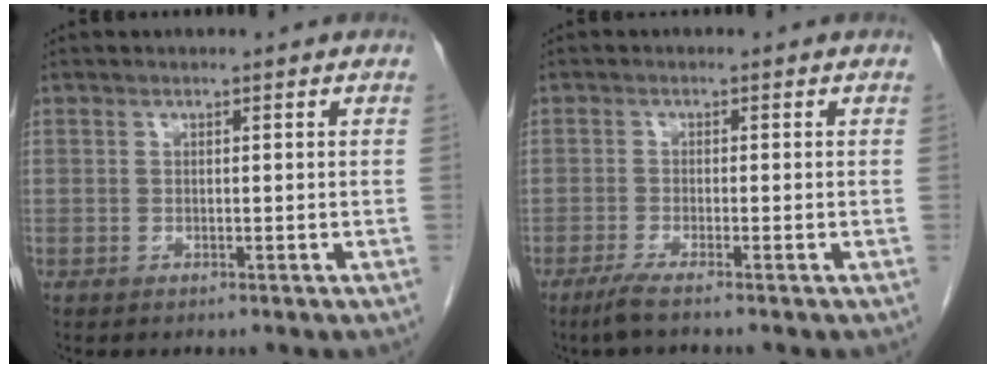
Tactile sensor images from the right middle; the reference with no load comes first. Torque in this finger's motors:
{"motor_torque": [-0.02, -0.30, 0.00, 0.01]}